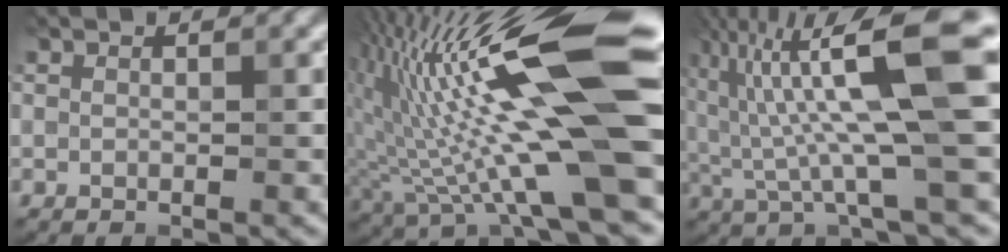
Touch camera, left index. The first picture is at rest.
{"total": 18.2, "force": [2.5, 3.6, 17.7], "torque": [-0.322, 0.012, 0.053]}
{"total": 13.0, "force": [2.6, 2.2, 12.6], "torque": [-0.220, 0.020, 0.055]}